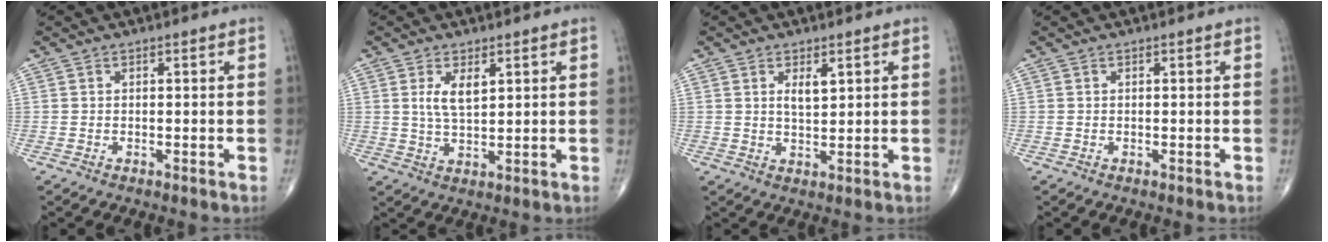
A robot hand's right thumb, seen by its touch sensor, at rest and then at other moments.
{"total": 4.8, "force": [1.7, 2.1, 3.9], "torque": [-0.070, -0.012, 0.037]}
{"total": 3.2, "force": [1.4, 1.3, 2.6], "torque": [-0.038, -0.013, 0.026]}
{"total": 0.0}